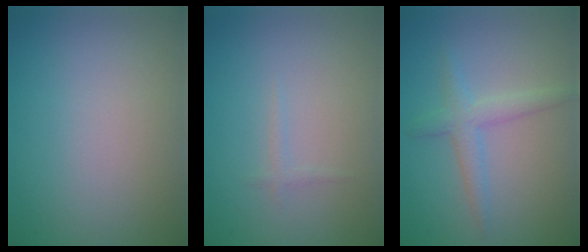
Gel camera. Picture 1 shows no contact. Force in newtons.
{"total": 0.6, "press": 0.6, "slide": 0.0}
{"total": 2.4, "press": 2.4, "slide": 0.2}